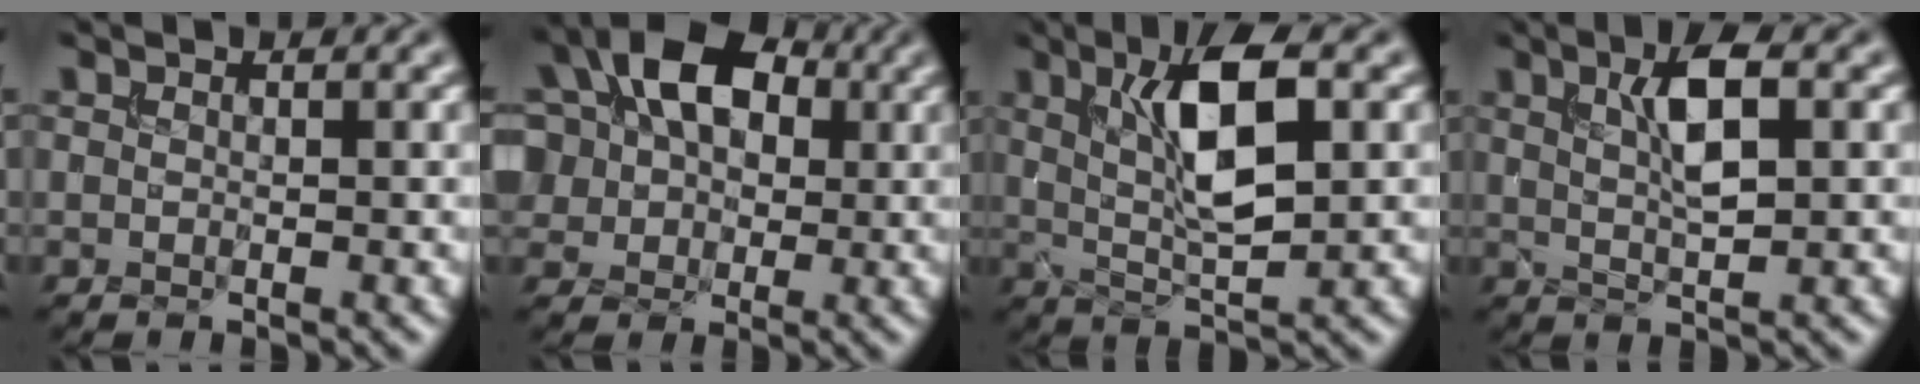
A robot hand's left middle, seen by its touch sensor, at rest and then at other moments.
{"total": 10.6, "force": [3.0, 7.7, 6.7], "torque": [-0.113, 0.048, 0.032]}
{"total": 6.9, "force": [1.6, 2.1, 6.4], "torque": [-0.111, 0.005, 0.031]}
{"total": 4.1, "force": [1.2, 1.1, 3.8], "torque": [-0.067, 0.007, 0.022]}